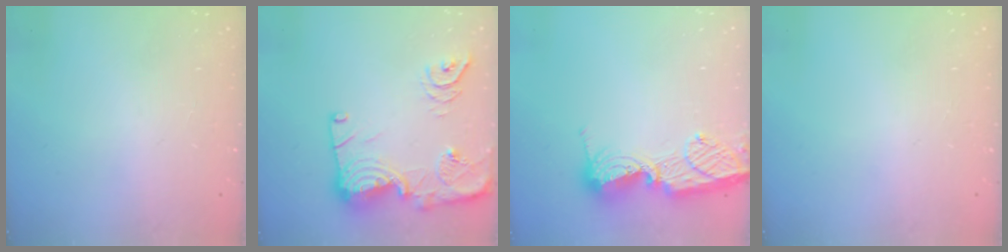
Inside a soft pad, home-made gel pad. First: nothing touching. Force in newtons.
{"total": 21.3, "press": 21.2, "slide": 1.9}
{"total": 12.7, "press": 12.6, "slide": 1.2}
{"total": 0.0}